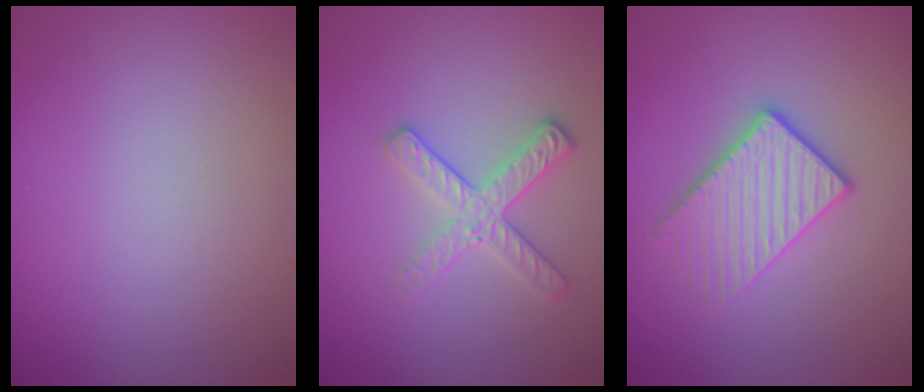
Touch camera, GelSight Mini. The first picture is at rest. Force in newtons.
{"total": 2.7, "press": 2.4, "slide": 1.2}
{"total": 3.2, "press": 3.0, "slide": 1.2}